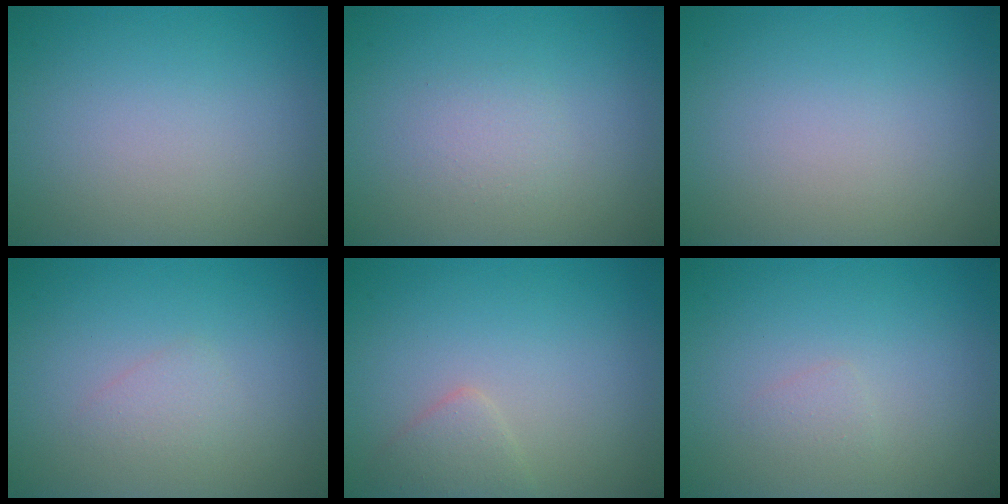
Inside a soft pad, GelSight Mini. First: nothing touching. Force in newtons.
{"total": 1.2, "press": 1.2, "slide": 0.0}
{"total": 0.0}
{"total": 1.1, "press": 1.1, "slide": 0.0}
{"total": 1.6, "press": 1.6, "slide": 0.1}
{"total": 0.7, "press": 0.7, "slide": 0.0}